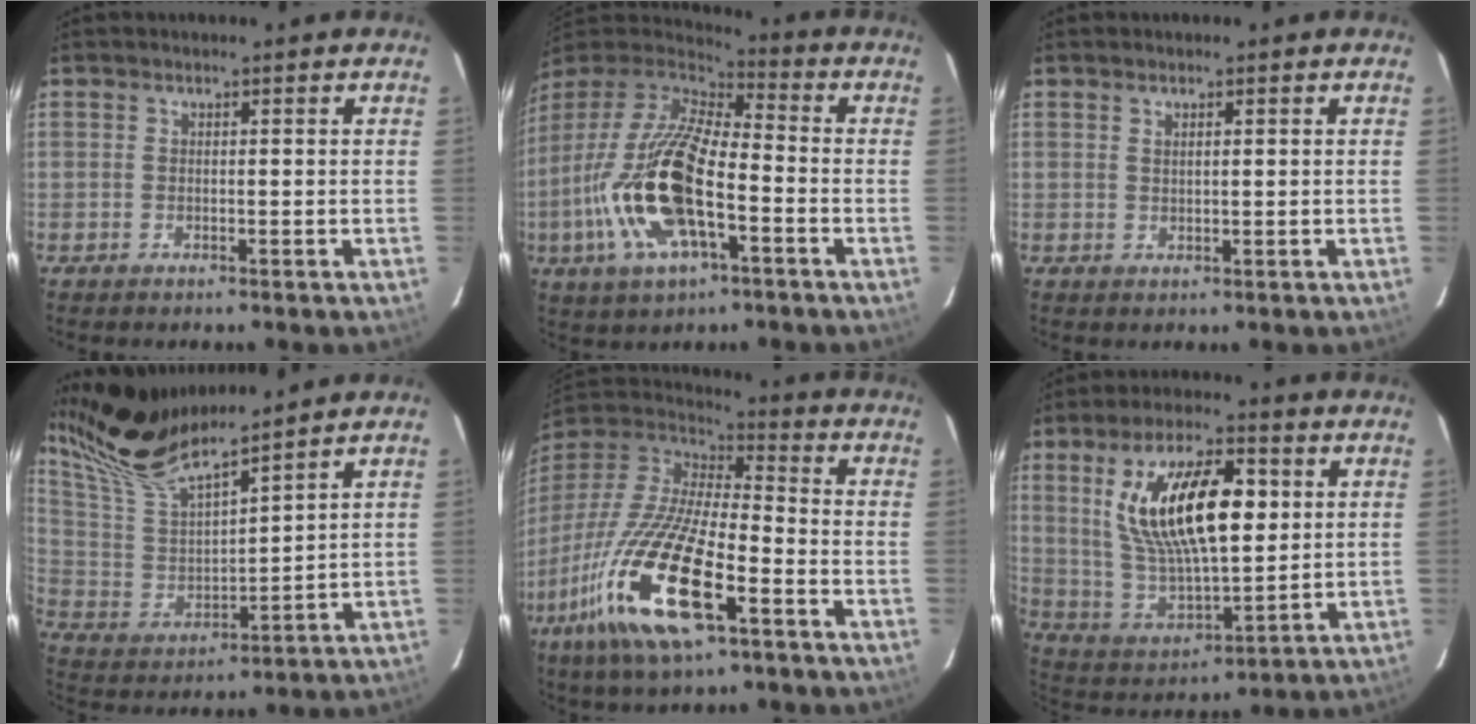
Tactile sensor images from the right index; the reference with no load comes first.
{"total": 21.5, "force": [-6.4, 8.3, 18.8], "torque": [-0.391, -0.022, -0.127]}
{"total": 1.2, "force": [0.7, 0.3, 1.0], "torque": [-0.016, 0.002, 0.012]}
{"total": 15.0, "force": [13.2, 1.8, 6.7], "torque": [-0.136, -0.005, 0.263]}
{"total": 24.2, "force": [-11.8, 7.0, 19.9], "torque": [-0.401, -0.060, -0.233]}
{"total": 19.8, "force": [5.2, 7.8, 17.4], "torque": [-0.323, 0.009, 0.107]}